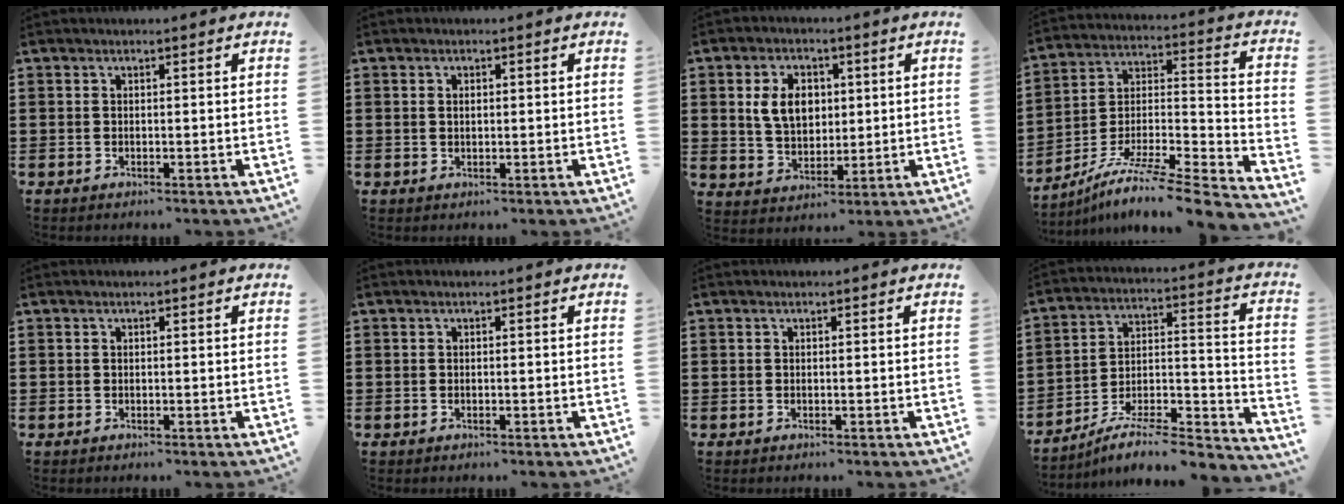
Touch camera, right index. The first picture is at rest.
{"total": 1.1, "force": [0.2, 0.6, 0.9], "torque": [-0.019, 0.004, 0.003]}
{"total": 7.0, "force": [1.4, 5.0, 4.7], "torque": [-0.105, 0.012, 0.020]}
{"total": 7.6, "force": [-5.8, 0.6, 4.9], "torque": [-0.087, -0.007, -0.118]}
{"total": 0.0}
{"total": 0.0}
{"total": 0.0}
{"total": 6.9, "force": [-5.9, 1.4, 3.3], "torque": [-0.052, 0.002, -0.117]}